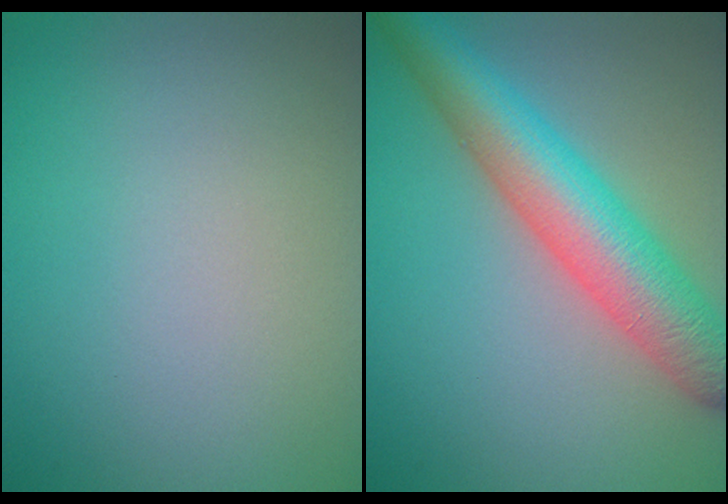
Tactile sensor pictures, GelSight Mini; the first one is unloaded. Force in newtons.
{"total": 7.6, "press": 7.6, "slide": 0.3}